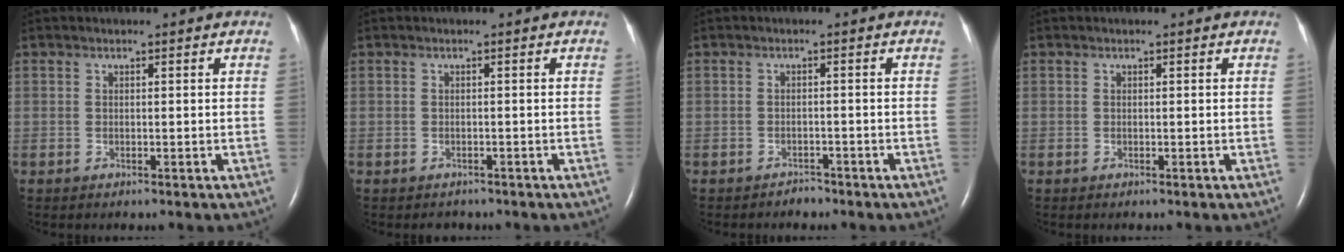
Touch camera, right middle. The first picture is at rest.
{"total": 1.2, "force": [-1.0, 0.7, 0.0], "torque": [-0.004, 0.000, -0.013]}
{"total": 1.3, "force": [-1.2, 0.5, -0.1], "torque": [-0.004, 0.000, -0.020]}
{"total": 0.0}